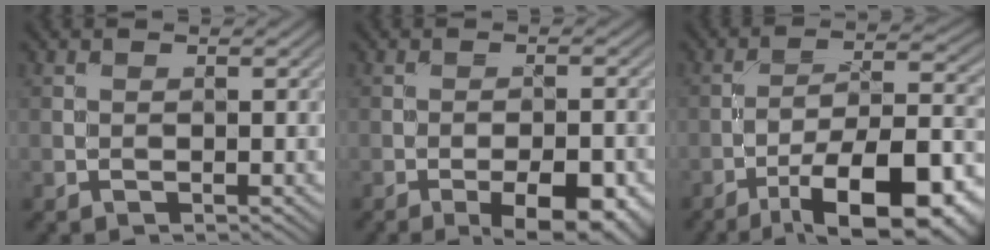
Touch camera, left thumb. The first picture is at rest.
{"total": 8.3, "force": [-4.5, 2.9, 6.4], "torque": [-0.094, 0.002, -0.050]}
{"total": 16.2, "force": [-9.4, 5.1, 12.2], "torque": [-0.173, -0.003, -0.143]}